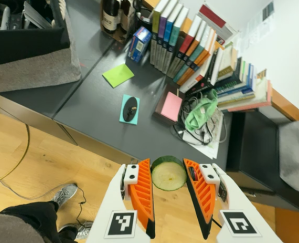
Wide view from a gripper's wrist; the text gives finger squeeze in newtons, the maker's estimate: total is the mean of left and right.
{"total": 8.2, "left": 8.5, "right": 7.8}